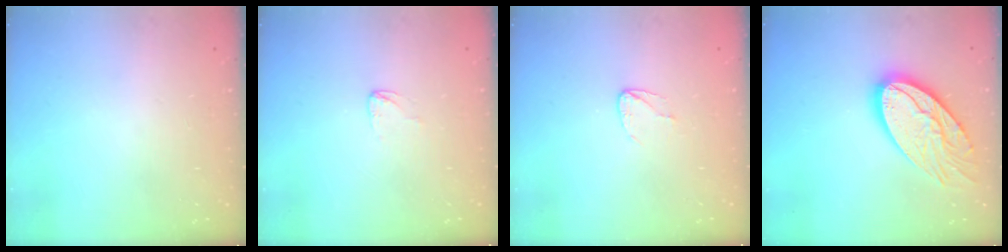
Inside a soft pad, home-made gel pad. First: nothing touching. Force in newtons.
{"total": 2.0, "press": 2.0, "slide": 0.1}
{"total": 3.6, "press": 3.6, "slide": 0.3}
{"total": 18.9, "press": 18.9, "slide": 1.4}